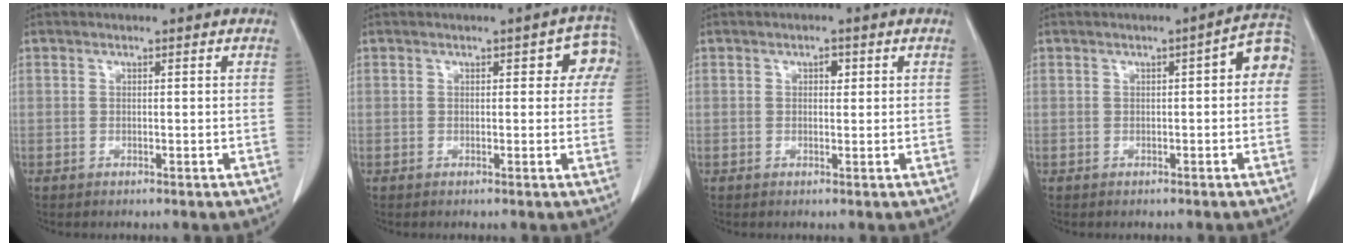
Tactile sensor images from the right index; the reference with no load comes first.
{"total": 4.4, "force": [1.3, 2.5, 3.4], "torque": [-0.019, 0.020, 0.007]}
{"total": 1.3, "force": [0.4, 0.8, 0.9], "torque": [-0.011, 0.001, 0.005]}
{"total": 4.7, "force": [0.4, 1.4, 4.4], "torque": [-0.048, 0.023, -0.001]}